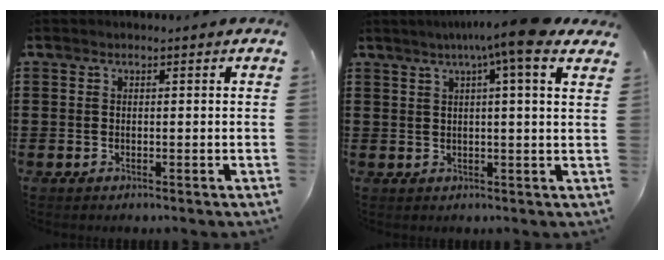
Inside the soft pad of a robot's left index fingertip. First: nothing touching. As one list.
[{"total": 7.4, "force": [4.7, -0.4, 5.7], "torque": [-0.097, -0.011, 0.075]}]